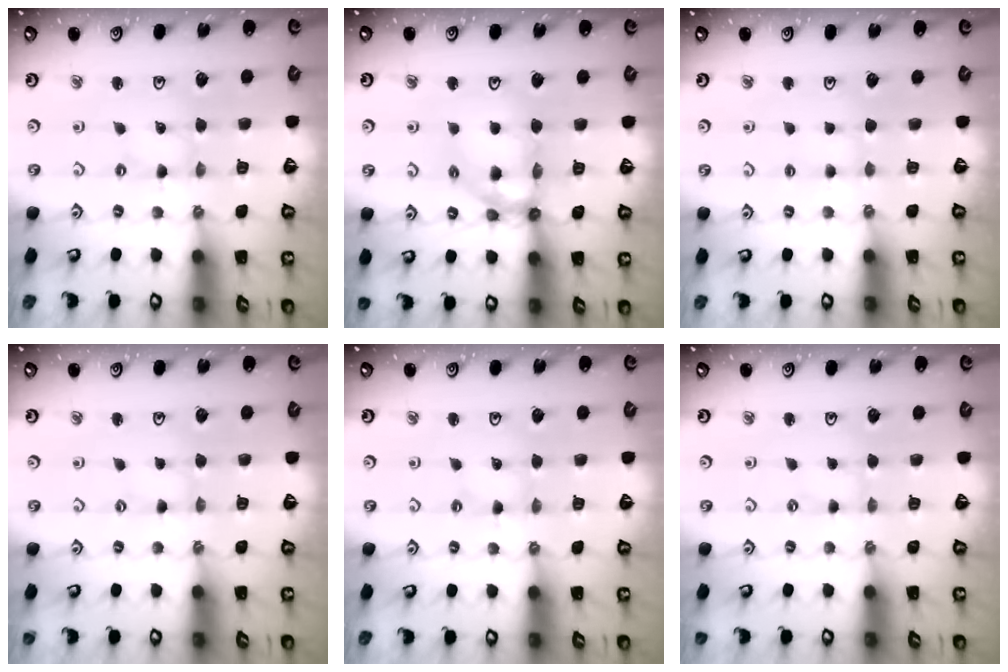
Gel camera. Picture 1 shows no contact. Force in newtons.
{"total": 11.7, "press": 11.5, "slide": 1.6}
{"total": 3.3, "press": 3.3, "slide": 0.4}
{"total": 0.0}
{"total": 0.0}
{"total": 0.8, "press": 0.8, "slide": 0.1}